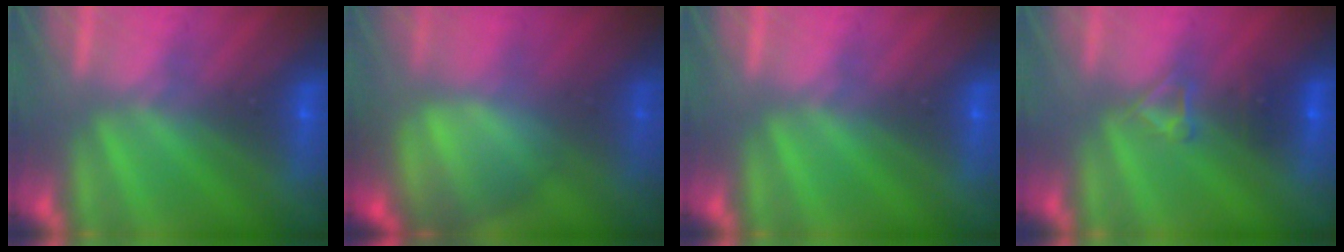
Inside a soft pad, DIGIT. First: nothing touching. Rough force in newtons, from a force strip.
{"total": 6.6}
{"total": 0.0}
{"total": 2.9}